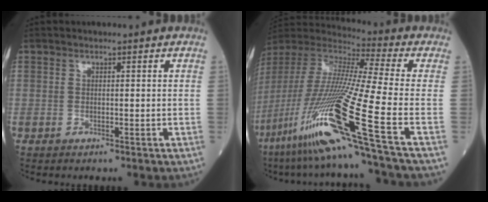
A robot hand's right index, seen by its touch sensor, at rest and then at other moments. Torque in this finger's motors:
{"motor_torque": [2.14, 0.00, 1.05, 0.21]}